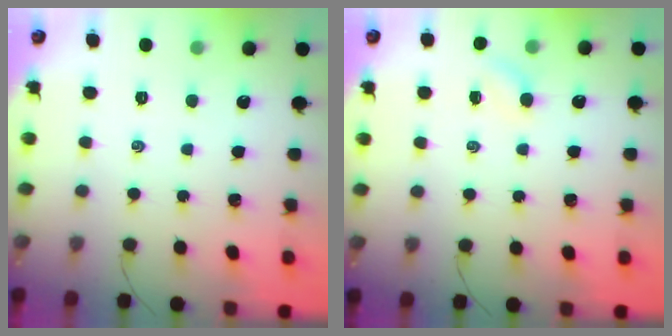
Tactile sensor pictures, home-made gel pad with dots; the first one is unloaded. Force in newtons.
{"total": 3.2, "press": 3.0, "slide": 1.0}